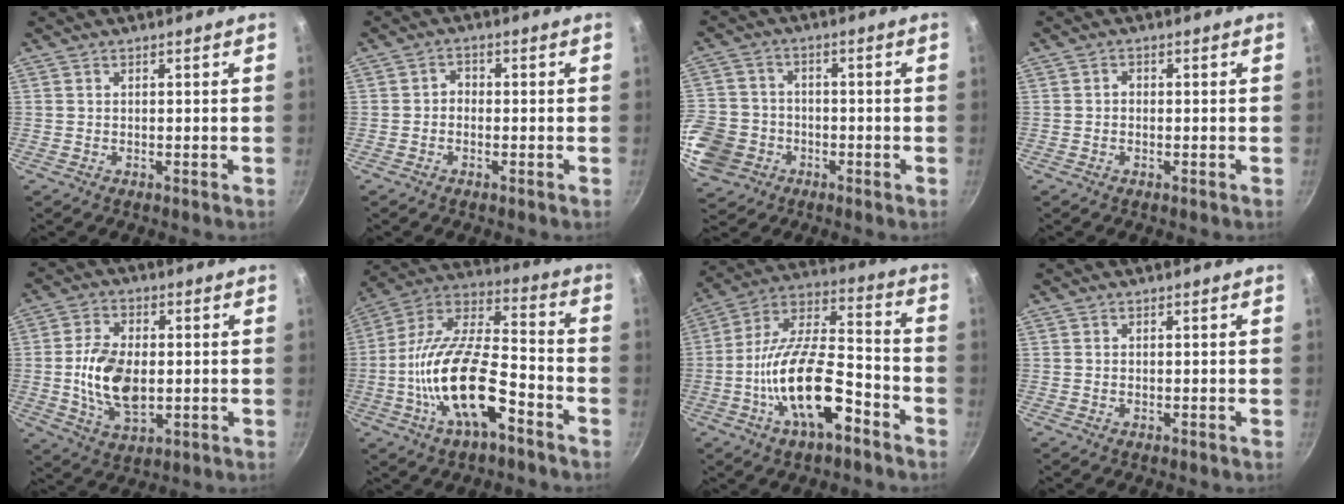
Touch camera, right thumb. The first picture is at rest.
{"total": 1.9, "force": [-0.6, 1.5, 0.9], "torque": [-0.008, 0.012, -0.016]}
{"total": 14.6, "force": [-4.9, 12.2, 6.3], "torque": [-0.143, 0.035, -0.097]}
{"total": 1.0, "force": [-0.2, 0.9, 0.5], "torque": [-0.010, 0.006, -0.005]}
{"total": 11.8, "force": [-0.5, 7.0, 9.5], "torque": [-0.169, 0.000, -0.009]}
{"total": 20.1, "force": [-7.6, 8.2, 16.7], "torque": [-0.301, 0.049, -0.157]}
{"total": 18.9, "force": [-7.8, 7.8, 15.3], "torque": [-0.254, 0.053, -0.151]}
{"total": 0.0}